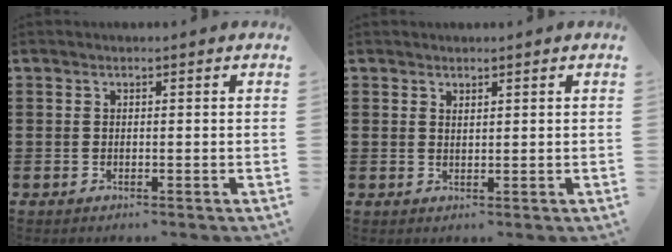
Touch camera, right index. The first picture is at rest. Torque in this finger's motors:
{"motor_torque": [-0.38, 0.24, -0.05, 0.00]}